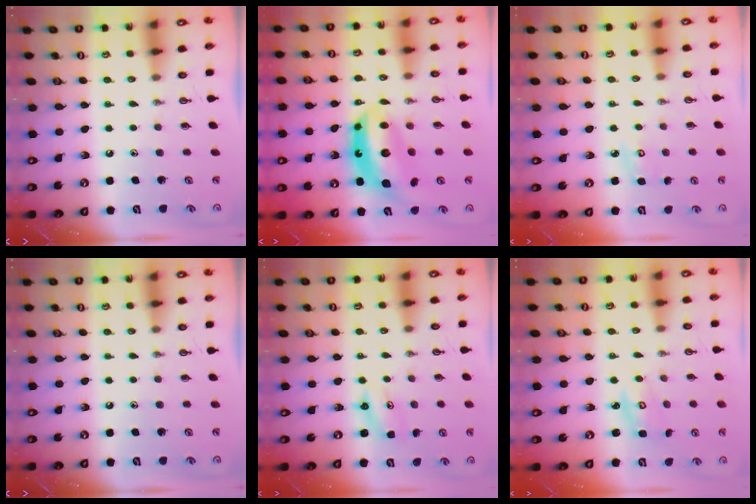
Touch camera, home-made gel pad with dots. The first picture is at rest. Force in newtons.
{"total": 13.2, "press": 13.1, "slide": 1.6}
{"total": 3.8, "press": 3.8, "slide": 0.3}
{"total": 0.0}
{"total": 3.5, "press": 3.5, "slide": 0.4}
{"total": 2.9, "press": 2.9, "slide": 0.4}